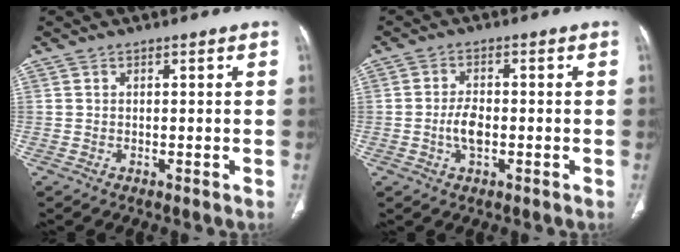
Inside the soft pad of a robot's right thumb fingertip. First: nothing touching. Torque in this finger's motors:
{"motor_torque": [0.87, 0.75, 0.85, 0.24, 0.09]}